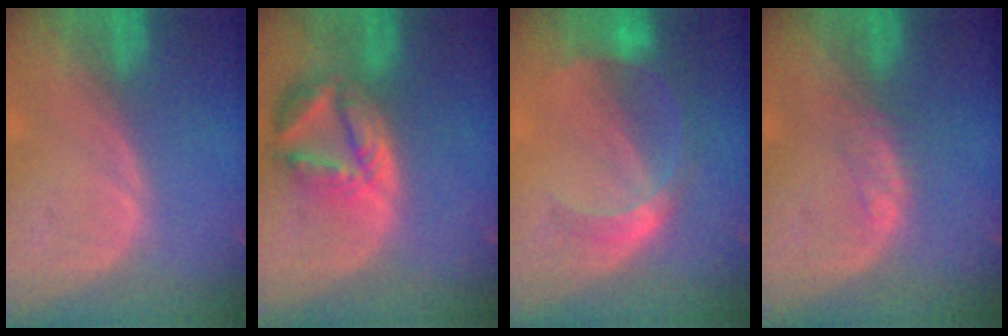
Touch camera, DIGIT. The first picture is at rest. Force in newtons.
{"total": 8.2, "press": 7.3, "slide": 3.7}
{"total": 6.1, "press": 5.5, "slide": 2.8}
{"total": 1.8, "press": 1.8, "slide": 0.1}